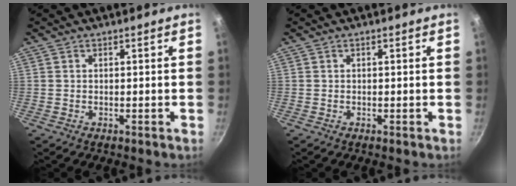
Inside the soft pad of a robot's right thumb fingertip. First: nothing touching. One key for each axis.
{"total": 0.0}